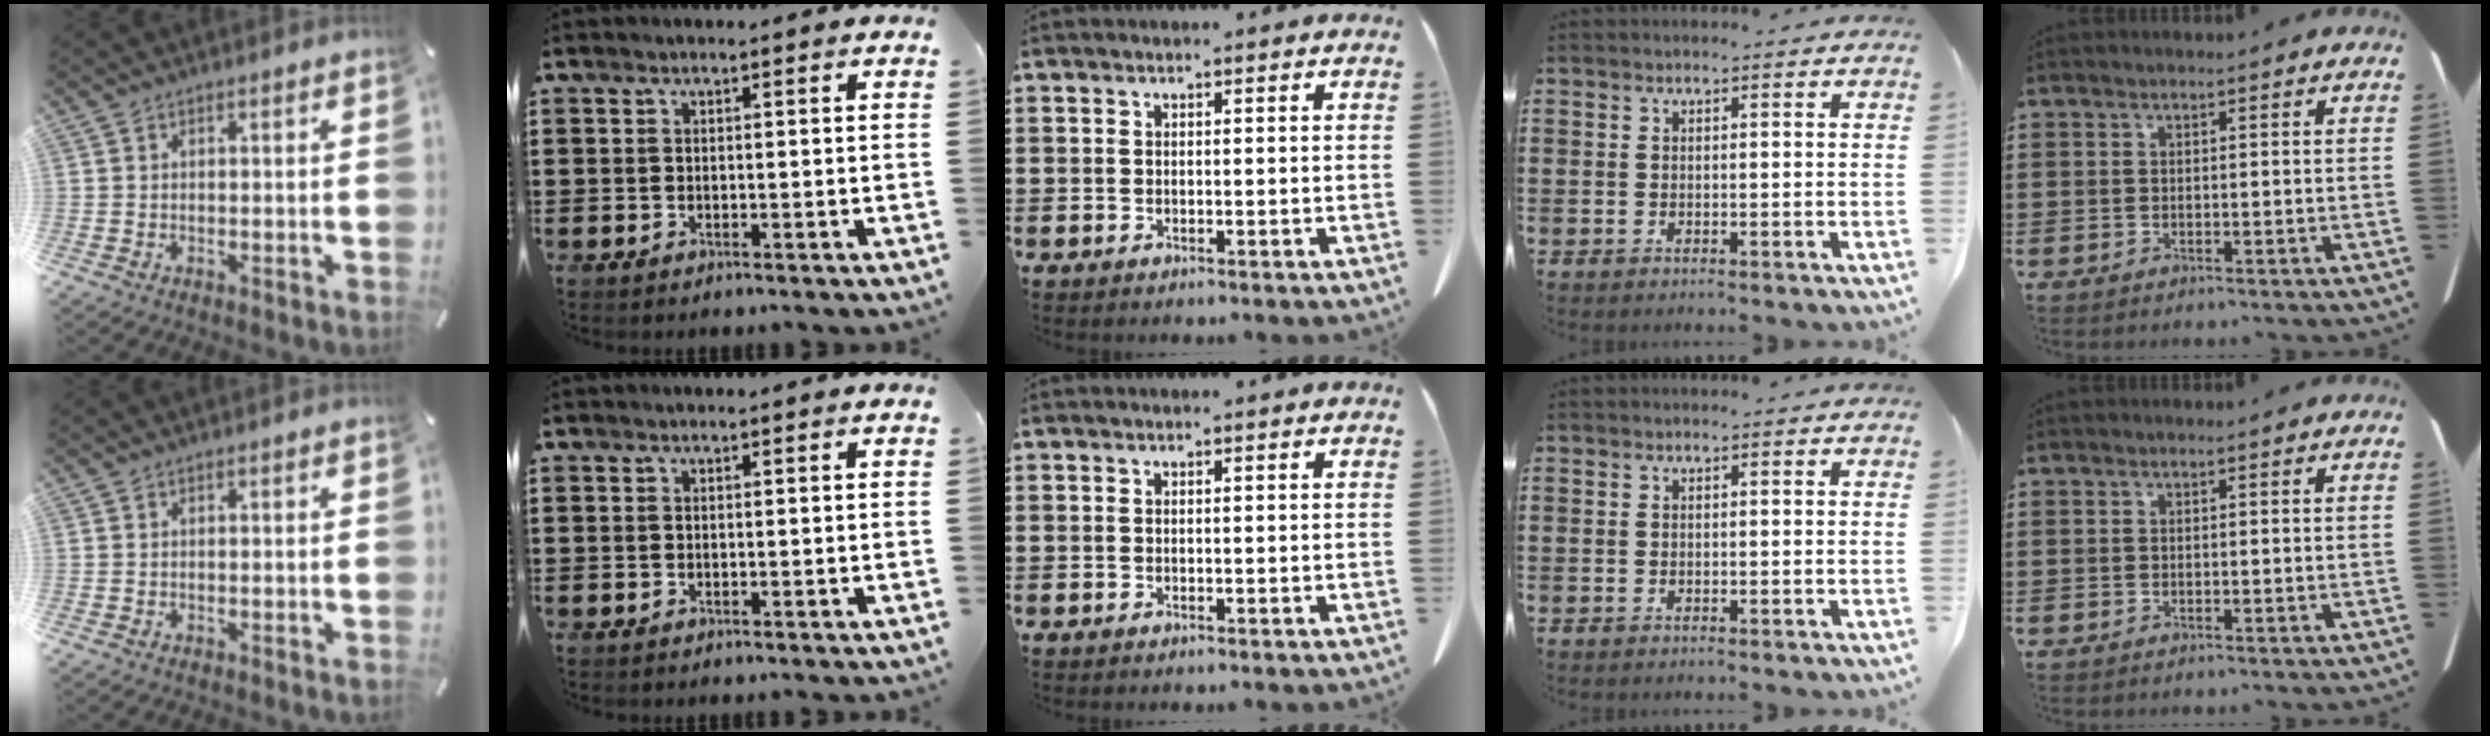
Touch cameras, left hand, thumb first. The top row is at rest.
{}